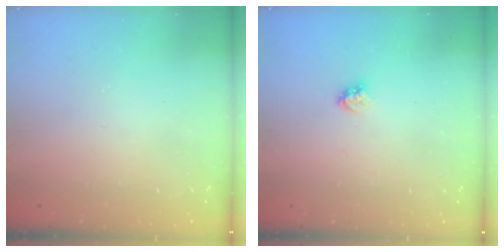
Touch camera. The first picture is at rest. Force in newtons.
{"total": 3.0, "press": 2.9, "slide": 0.4}